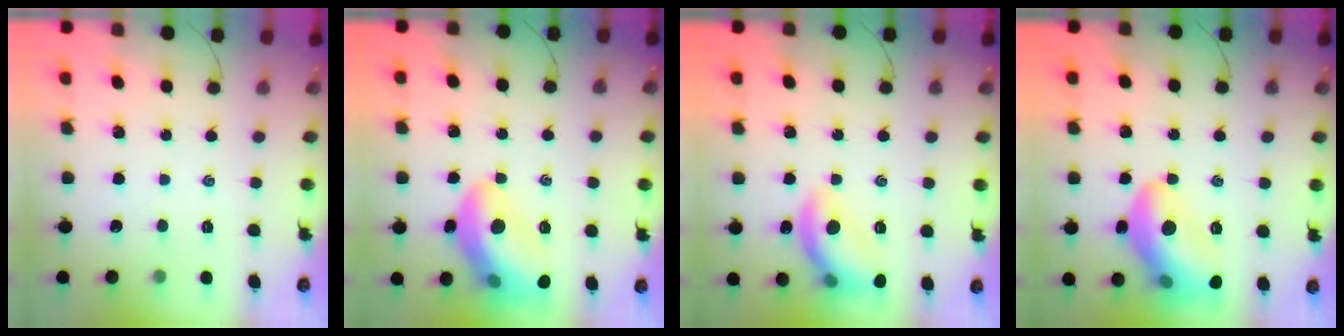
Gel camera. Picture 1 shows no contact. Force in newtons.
{"total": 17.0, "press": 16.9, "slide": 2.0}
{"total": 12.5, "press": 12.5, "slide": 0.8}
{"total": 16.7, "press": 16.6, "slide": 2.0}